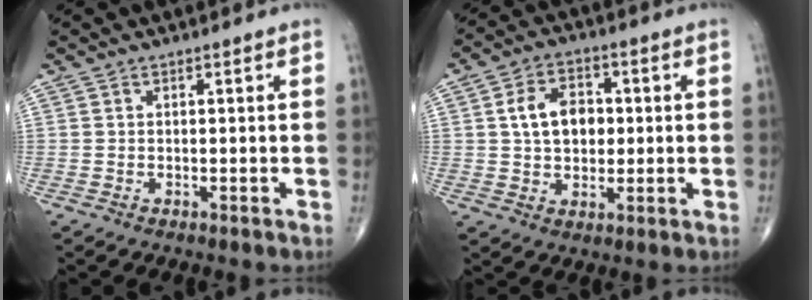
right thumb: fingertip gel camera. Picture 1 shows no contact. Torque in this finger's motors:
{"motor_torque": [0.83, 1.08, 0.36, 0.25, 0.22]}